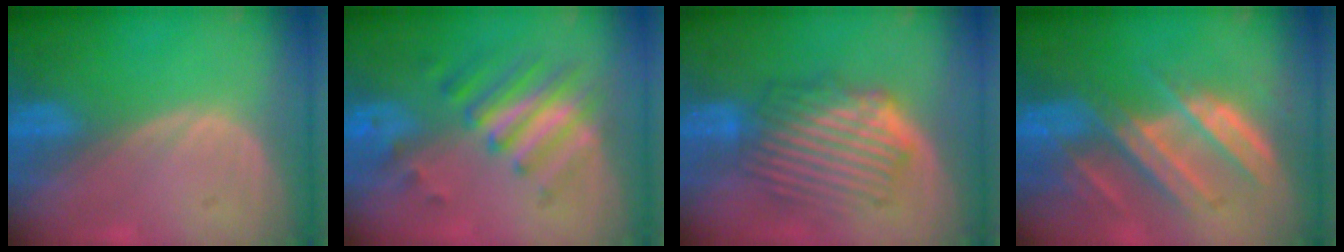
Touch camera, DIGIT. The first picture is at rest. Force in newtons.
{"total": 7.9, "press": 7.1, "slide": 3.5}
{"total": 9.1, "press": 8.2, "slide": 4.0}
{"total": 9.0, "press": 8.2, "slide": 3.7}